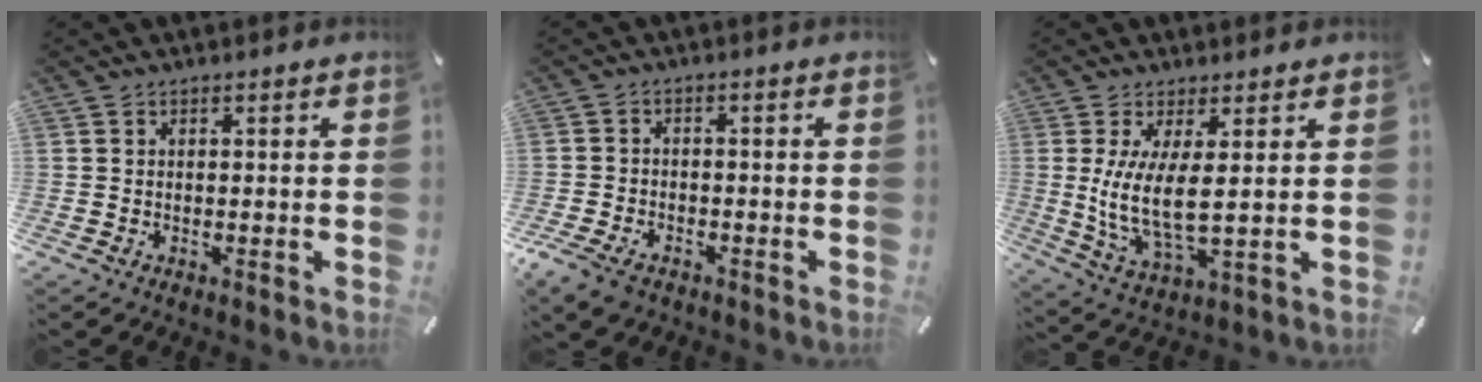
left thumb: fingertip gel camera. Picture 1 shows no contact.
{"total": 4.8, "force": [-3.2, 2.8, 2.2], "torque": [-0.058, 0.014, -0.065]}
{"total": 9.4, "force": [1.7, 2.8, 8.8], "torque": [-0.197, -0.017, 0.029]}